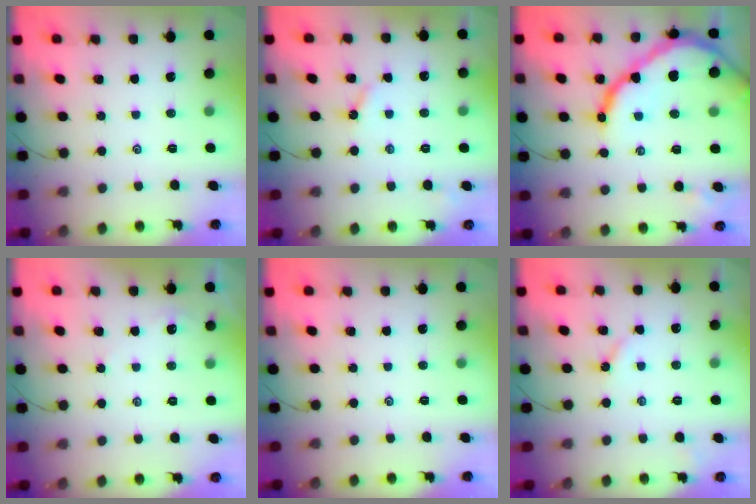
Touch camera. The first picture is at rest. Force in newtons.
{"total": 3.7, "press": 3.7, "slide": 0.5}
{"total": 19.0, "press": 18.9, "slide": 1.9}
{"total": 1.4, "press": 1.4, "slide": 0.2}
{"total": 0.0}
{"total": 3.0, "press": 3.0, "slide": 0.3}